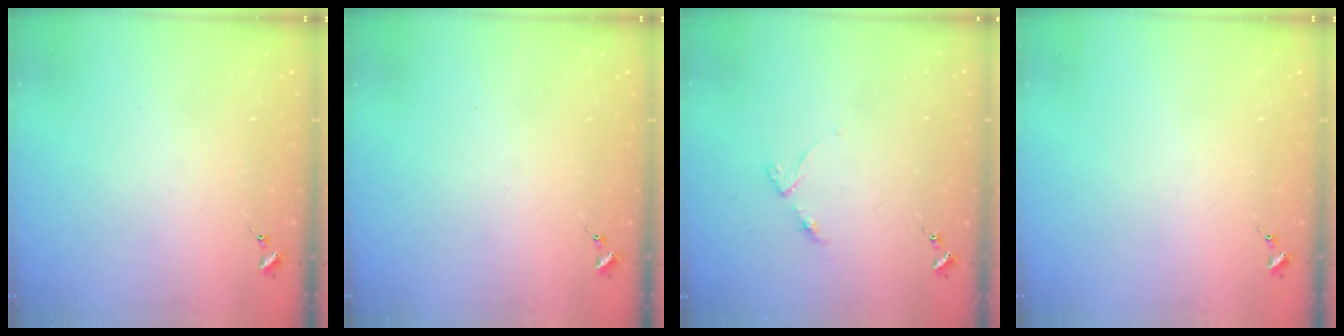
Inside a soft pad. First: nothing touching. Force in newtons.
{"total": 0.0}
{"total": 4.0, "press": 3.9, "slide": 0.4}
{"total": 0.0}